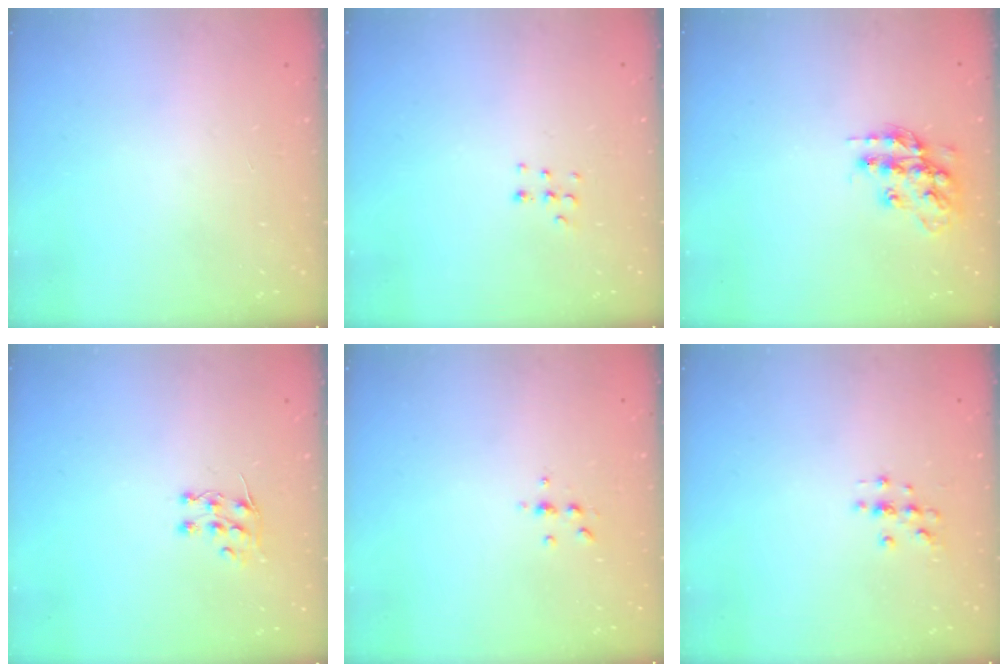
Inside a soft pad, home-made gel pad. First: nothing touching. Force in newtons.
{"total": 4.3, "press": 4.2, "slide": 1.1}
{"total": 14.0, "press": 14.0, "slide": 0.6}
{"total": 5.9, "press": 5.9, "slide": 0.5}
{"total": 4.2, "press": 4.1, "slide": 0.5}
{"total": 2.0, "press": 2.0, "slide": 0.2}